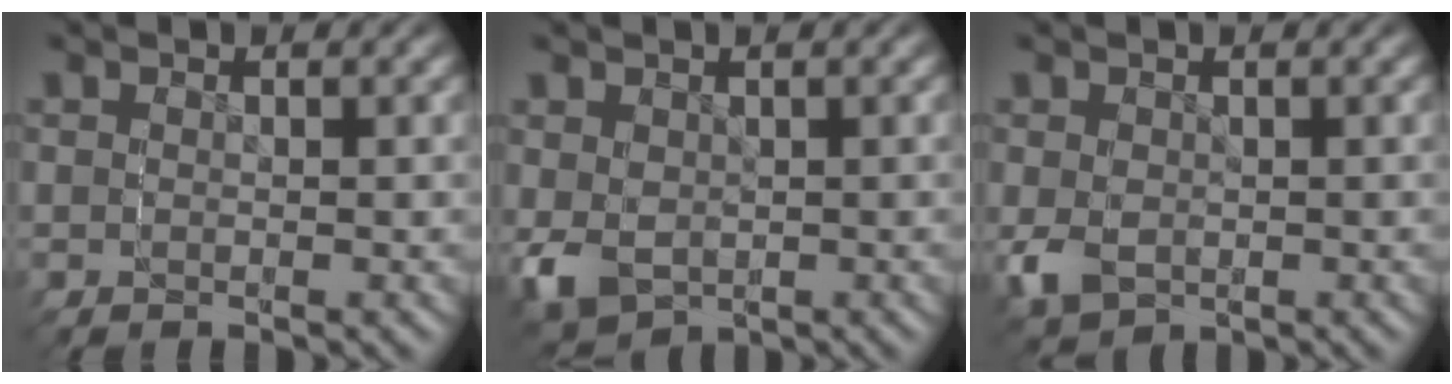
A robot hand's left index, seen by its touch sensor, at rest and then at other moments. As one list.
[{"total": 6.7, "force": [-0.9, 6.2, 2.3], "torque": [-0.065, -0.033, 0.001]}, {"total": 4.0, "force": [-0.7, 3.7, 1.4], "torque": [-0.049, -0.026, 0.005]}]